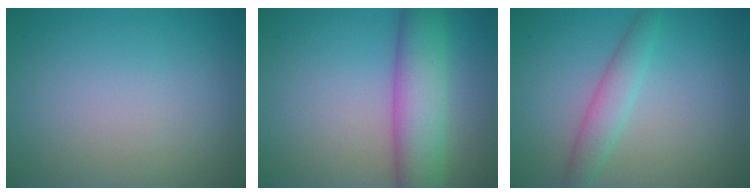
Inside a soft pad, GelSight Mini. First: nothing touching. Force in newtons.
{"total": 6.8, "press": 6.8, "slide": 0.2}
{"total": 2.5, "press": 2.5, "slide": 0.0}